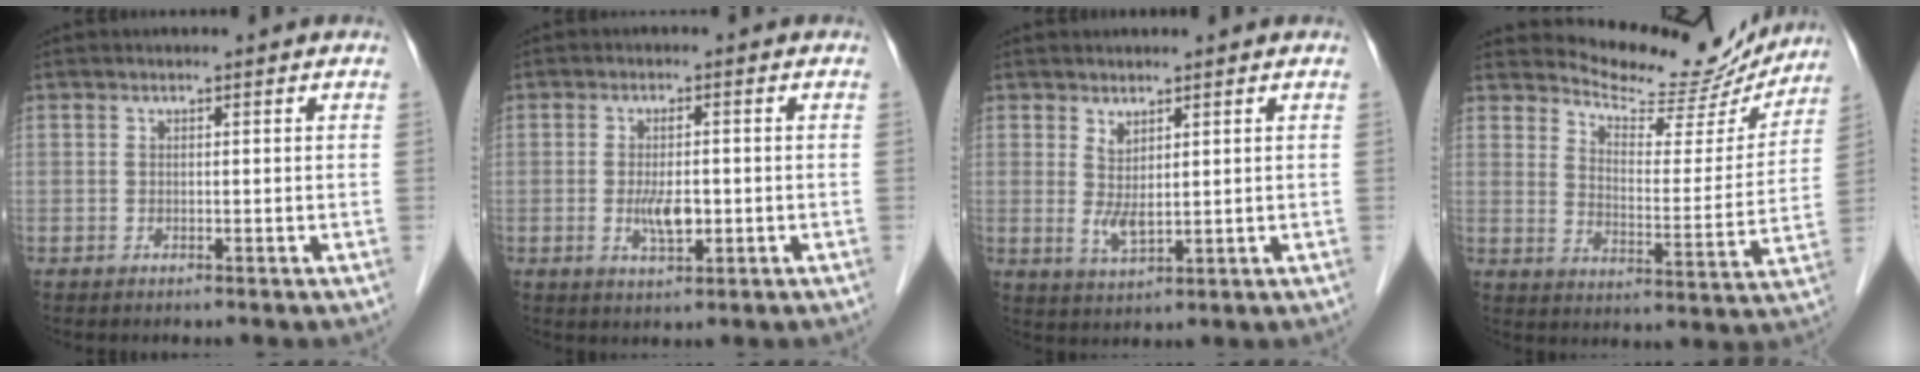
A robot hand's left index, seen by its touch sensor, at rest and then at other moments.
{"total": 4.0, "force": [-0.8, 1.3, 3.7], "torque": [-0.078, -0.004, -0.010]}
{"total": 3.1, "force": [1.1, 1.0, 2.7], "torque": [-0.060, -0.005, 0.031]}
{"total": 15.0, "force": [14.4, 3.2, 2.5], "torque": [-0.036, -0.031, 0.186]}